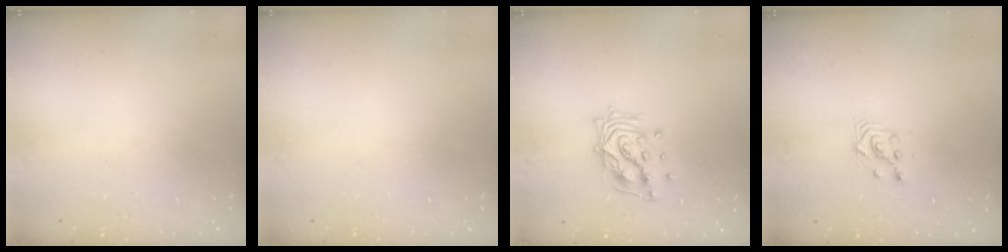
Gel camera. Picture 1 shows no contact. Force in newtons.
{"total": 0.0}
{"total": 12.6, "press": 12.5, "slide": 1.3}
{"total": 3.0, "press": 3.0, "slide": 0.1}